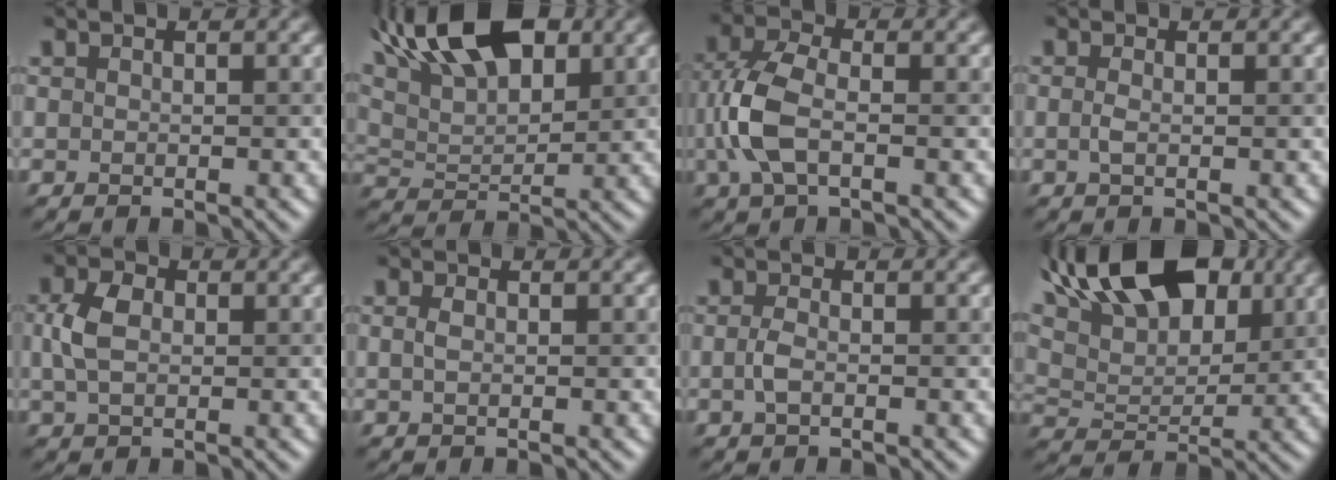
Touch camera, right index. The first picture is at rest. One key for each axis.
{"total": 10.8, "fx": 6.5, "fy": 4.8, "fz": 7.2, "tx": -0.128, "ty": 0.027, "tz": 0.099}
{"total": 5.2, "fx": -0.8, "fy": 2.7, "fz": 4.4, "tx": -0.112, "ty": 0.005, "tz": -0.022}
{"total": 0.9, "fx": -0.1, "fy": 0.3, "fz": 0.9, "tx": -0.021, "ty": -0.002, "tz": -0.003}
{"total": 3.5, "fx": 0.5, "fy": 2.4, "fz": 2.5, "tx": -0.057, "ty": 0.005, "tz": 0.006}
{"total": 0.8, "fx": 0.1, "fy": 0.4, "fz": 0.7, "tx": -0.018, "ty": 0.001, "tz": 0.001}
{"total": 1.4, "fx": -0.3, "fy": 0.6, "fz": 1.2, "tx": -0.030, "ty": -0.001, "tz": -0.010}
{"total": 13.9, "fx": 8.2, "fy": 6.9, "fz": 8.8, "tx": -0.157, "ty": 0.036, "tz": 0.105}